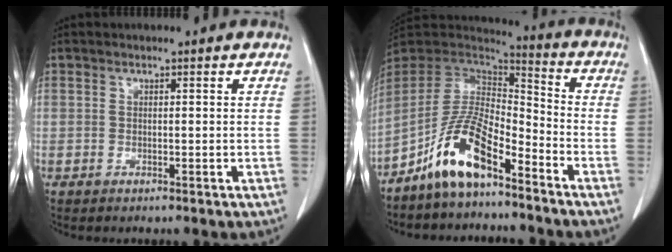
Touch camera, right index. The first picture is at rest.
{"total": 11.8, "force": [-7.7, 3.5, 8.3], "torque": [-0.175, 0.015, -0.148]}